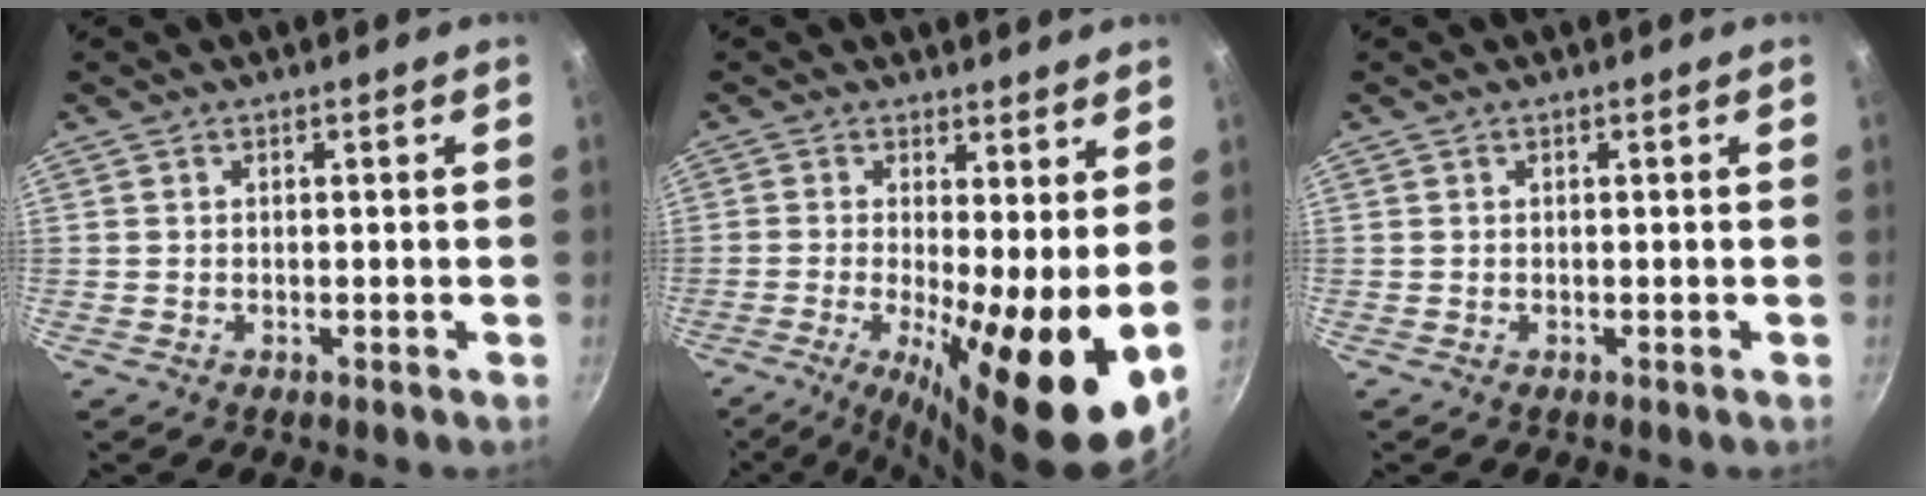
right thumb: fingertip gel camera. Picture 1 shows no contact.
{"total": 13.7, "force": [-1.3, 2.9, 13.3], "torque": [-0.211, -0.015, -0.025]}
{"total": 0.0}